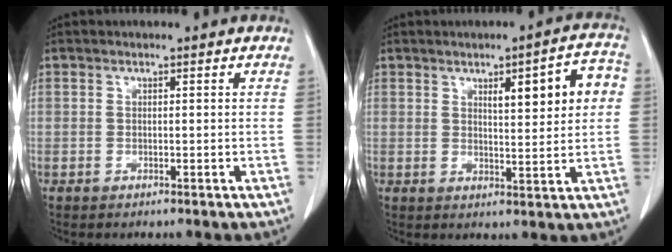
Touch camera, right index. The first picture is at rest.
{"total": 8.7, "force": [2.4, 1.8, 8.1], "torque": [-0.111, 0.017, 0.034]}